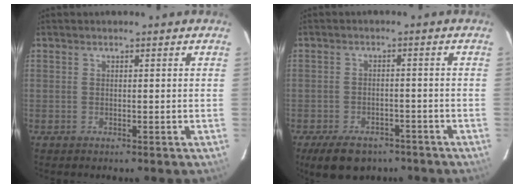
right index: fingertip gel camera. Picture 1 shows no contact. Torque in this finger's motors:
{"motor_torque": [0.91, -0.80, 0.29, 0.07]}